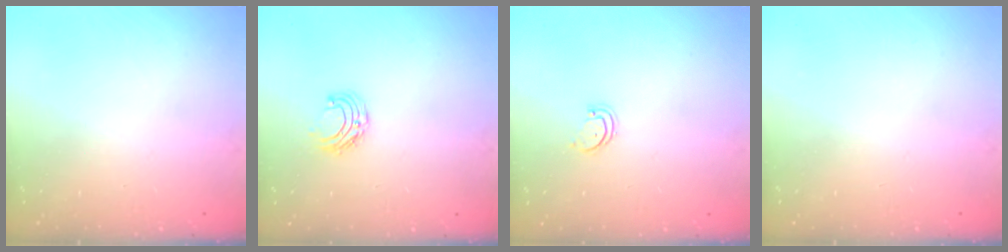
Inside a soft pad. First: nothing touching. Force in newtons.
{"total": 5.9, "press": 5.8, "slide": 0.7}
{"total": 1.9, "press": 1.9, "slide": 0.2}
{"total": 0.0}